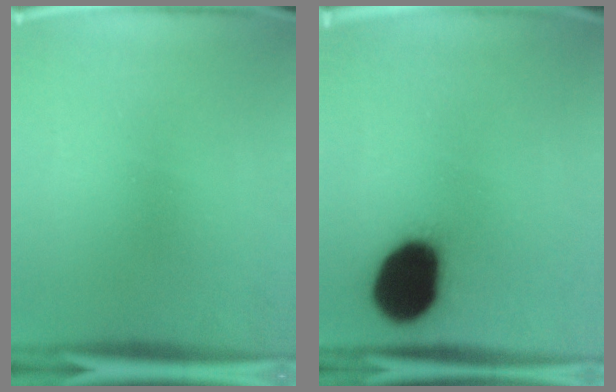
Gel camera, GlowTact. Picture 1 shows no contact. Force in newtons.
{"total": 19.3}